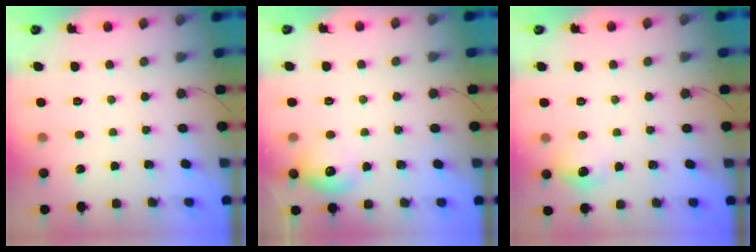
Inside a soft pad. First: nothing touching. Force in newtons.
{"total": 10.3, "press": 10.2, "slide": 1.3}
{"total": 7.7, "press": 7.6, "slide": 1.1}